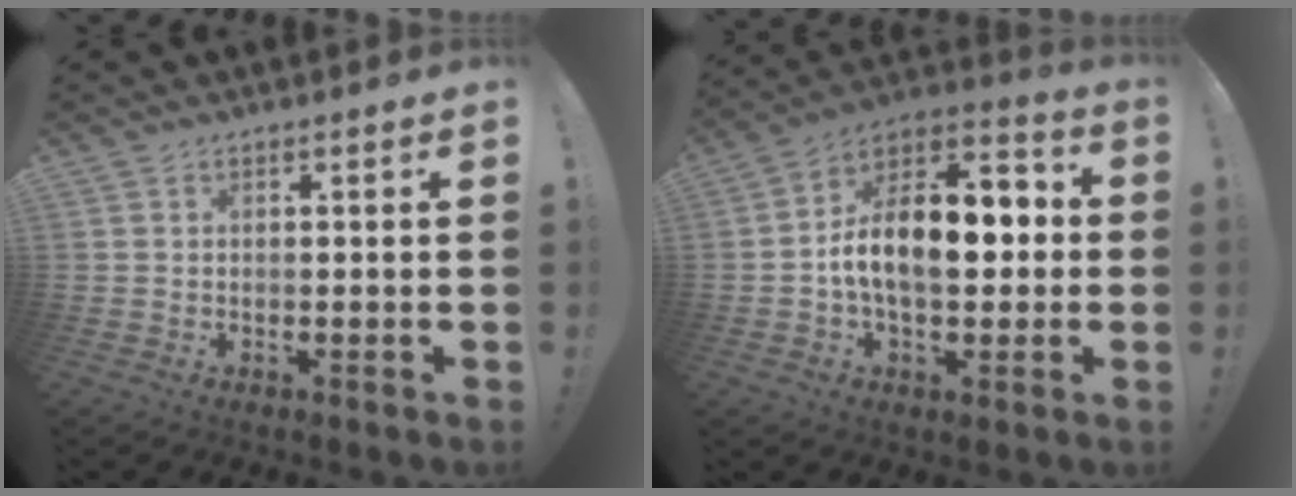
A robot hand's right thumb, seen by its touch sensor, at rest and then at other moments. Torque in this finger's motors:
{"motor_torque": [2.51, 2.50, 0.30, 0.04, 0.39]}